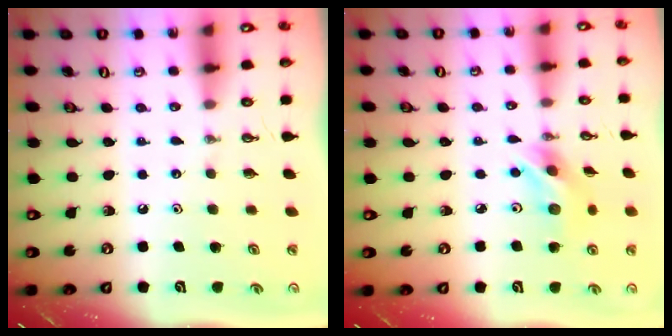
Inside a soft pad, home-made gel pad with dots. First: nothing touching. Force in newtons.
{"total": 9.4, "press": 9.4, "slide": 0.3}